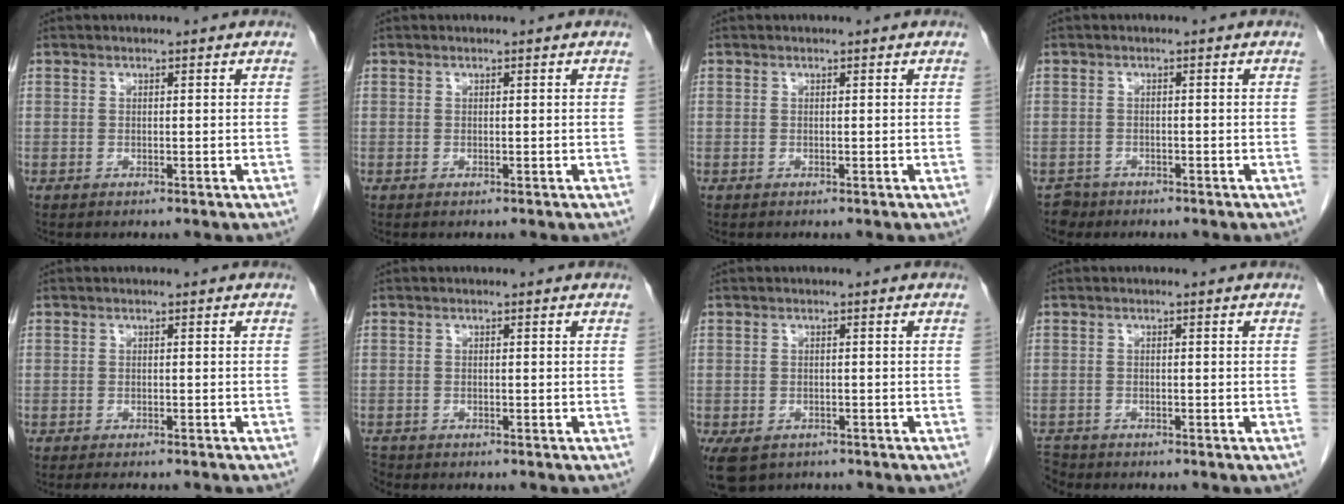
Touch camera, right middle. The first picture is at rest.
{"total": 0.0}
{"total": 0.0}
{"total": 1.4, "force": [-1.1, 0.9, -0.4], "torque": [0.004, 0.003, -0.018]}
{"total": 5.5, "force": [-4.8, 1.1, 2.6], "torque": [-0.027, -0.007, -0.058]}
{"total": 1.3, "force": [-1.3, 0.3, 0.1], "torque": [-0.002, -0.004, -0.021]}
{"total": 6.5, "force": [-4.1, 4.1, 2.9], "torque": [-0.059, -0.008, -0.060]}
{"total": 2.5, "force": [-2.4, 0.5, -0.1], "torque": [0.002, -0.010, -0.045]}